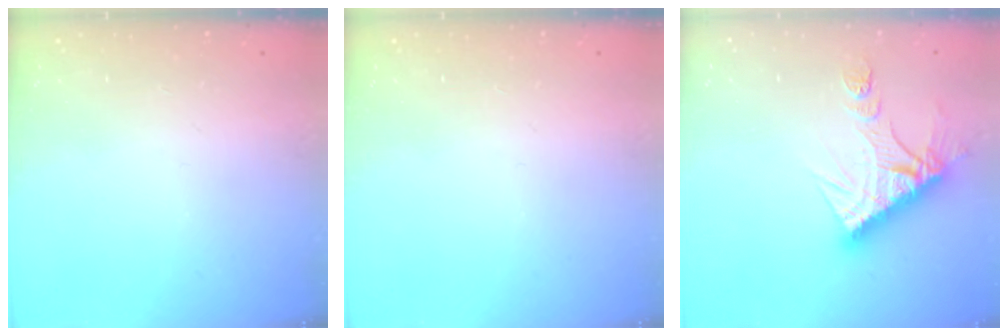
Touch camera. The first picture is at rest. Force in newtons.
{"total": 0.0}
{"total": 13.5, "press": 13.4, "slide": 1.2}